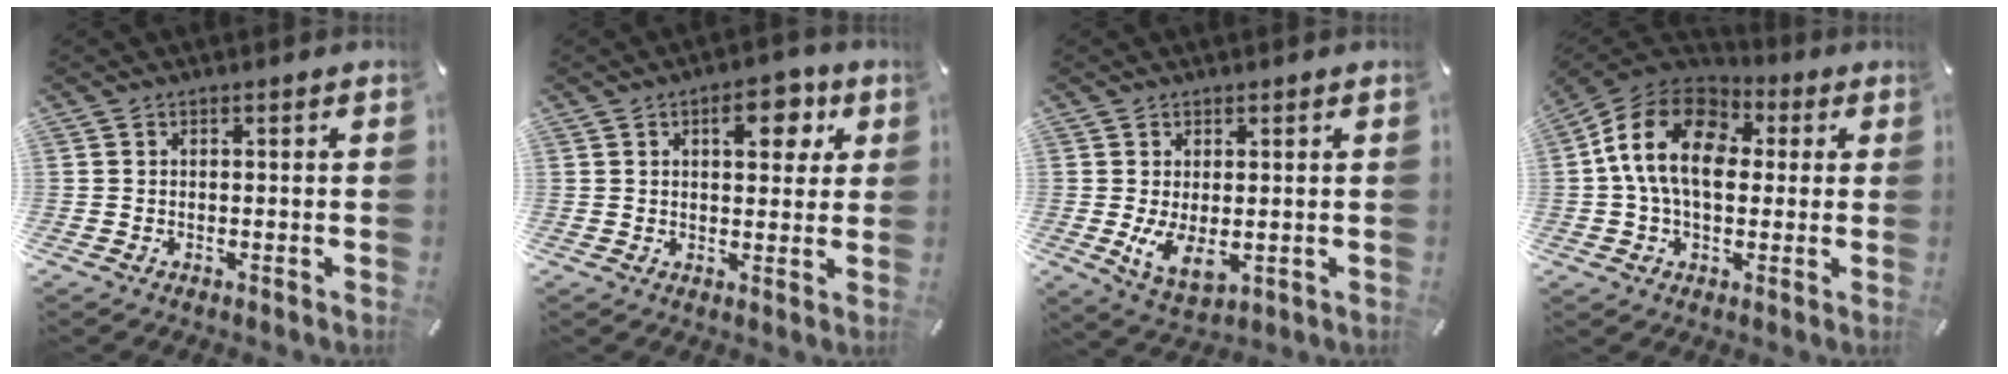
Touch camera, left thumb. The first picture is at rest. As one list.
[{"total": 8.5, "force": [3.2, 4.8, 6.2], "torque": [-0.069, -0.011, 0.043]}, {"total": 7.1, "force": [0.0, 3.8, 6.0], "torque": [-0.113, -0.021, -0.003]}, {"total": 14.9, "force": [1.4, 10.8, 10.1], "torque": [-0.213, 0.012, 0.020]}]